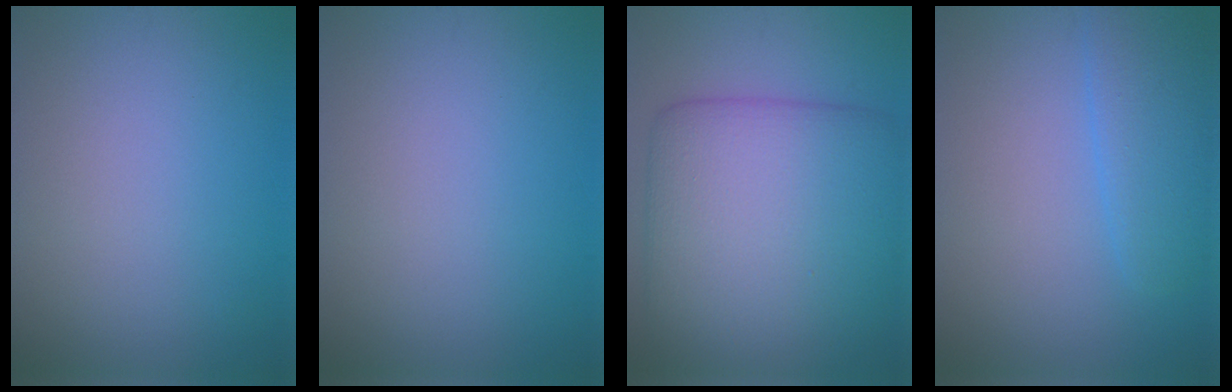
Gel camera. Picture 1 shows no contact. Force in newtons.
{"total": 0.0}
{"total": 11.8, "press": 11.8, "slide": 0.3}
{"total": 5.2, "press": 5.2, "slide": 0.3}